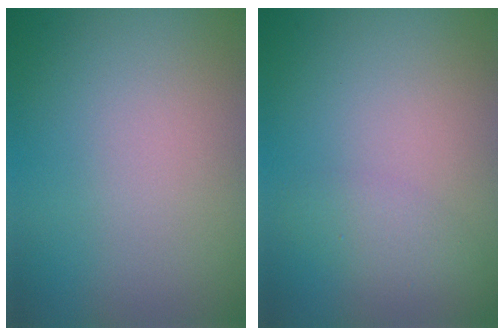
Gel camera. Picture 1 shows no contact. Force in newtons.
{"total": 1.5, "press": 1.5, "slide": 0.1}